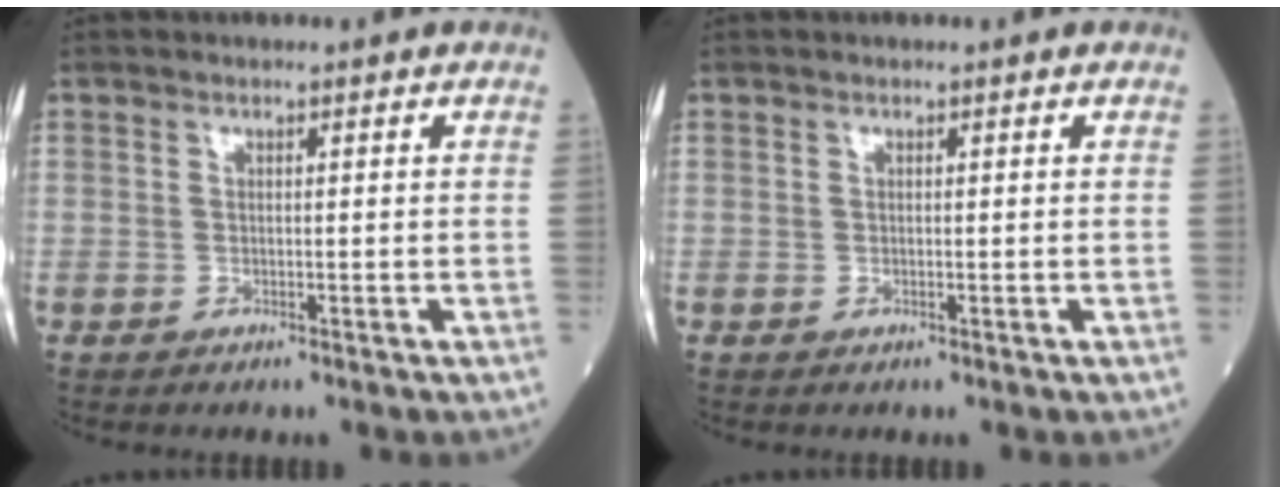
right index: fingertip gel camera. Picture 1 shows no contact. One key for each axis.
{"total": 0.0}